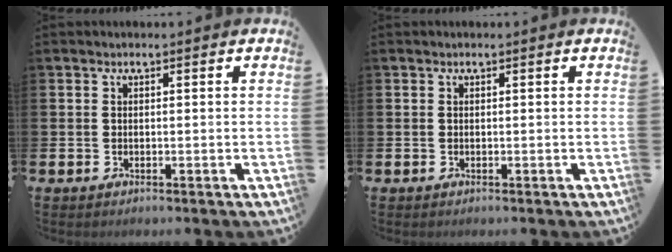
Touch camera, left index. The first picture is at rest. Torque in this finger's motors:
{"motor_torque": [0.00, 0.00, 0.00, 0.00]}